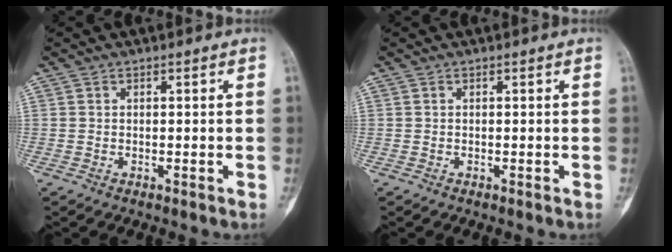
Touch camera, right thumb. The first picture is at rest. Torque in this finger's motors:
{"motor_torque": [-0.40, -0.47, 0.22, -0.03, 0.03]}